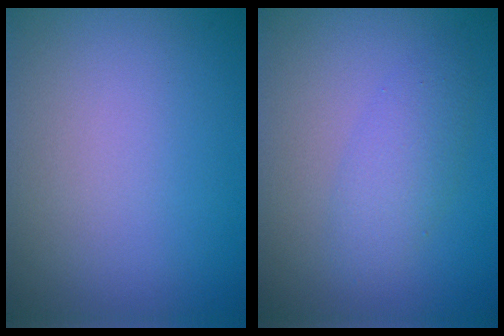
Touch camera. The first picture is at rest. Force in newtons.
{"total": 2.5, "press": 2.5, "slide": 0.1}